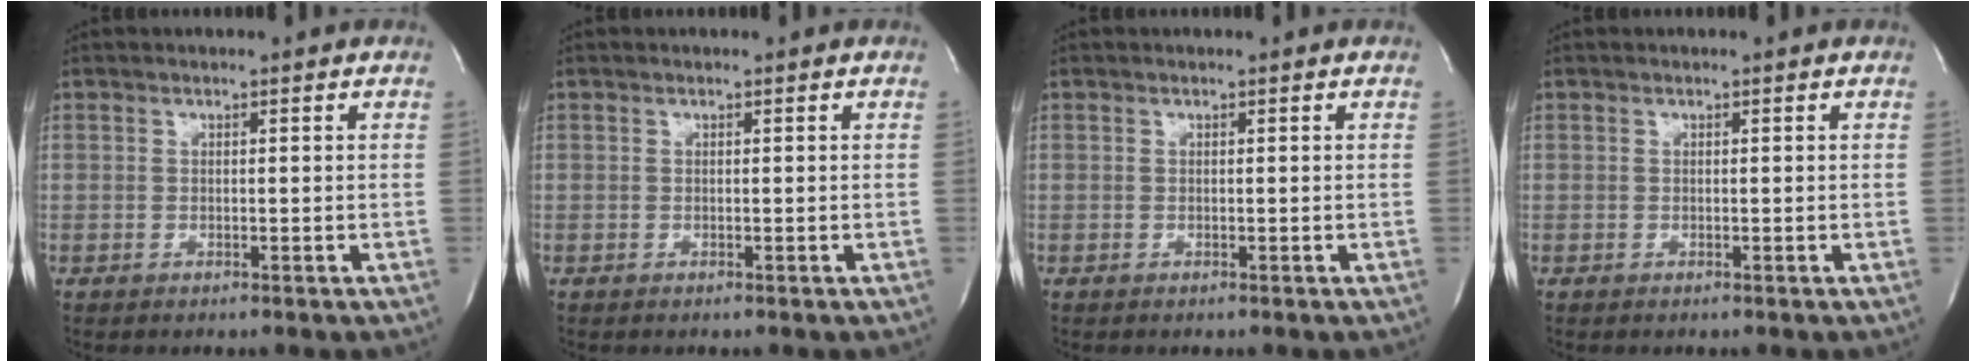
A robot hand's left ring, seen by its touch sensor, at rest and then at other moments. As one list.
[{"total": 0.0}, {"total": 0.0}, {"total": 0.0}]